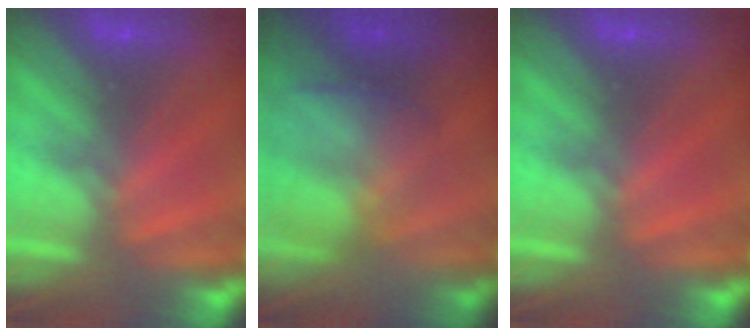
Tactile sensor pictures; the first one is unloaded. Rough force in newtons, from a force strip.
{"total": 7.5}
{"total": 0.0}